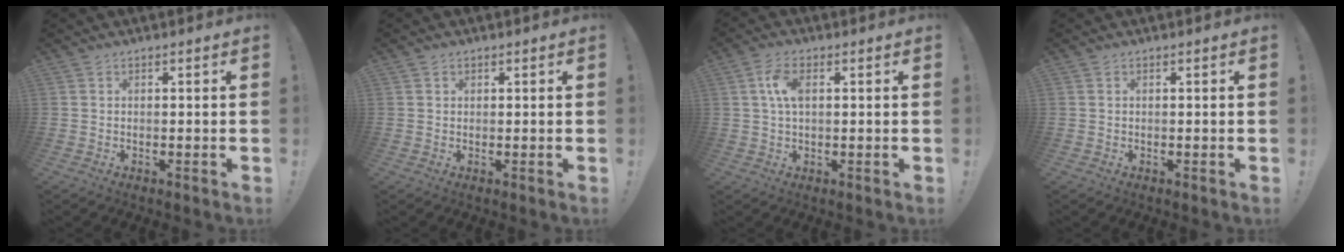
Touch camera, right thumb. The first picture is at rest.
{"total": 0.9, "force": [0.5, 0.7, 0.1], "torque": [0.005, -0.002, 0.009]}
{"total": 6.3, "force": [1.4, 3.4, 5.1], "torque": [-0.098, 0.005, 0.022]}
{"total": 0.0}